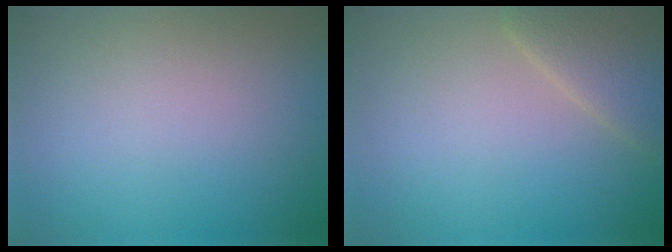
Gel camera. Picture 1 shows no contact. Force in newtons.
{"total": 4.0, "press": 4.0, "slide": 0.3}